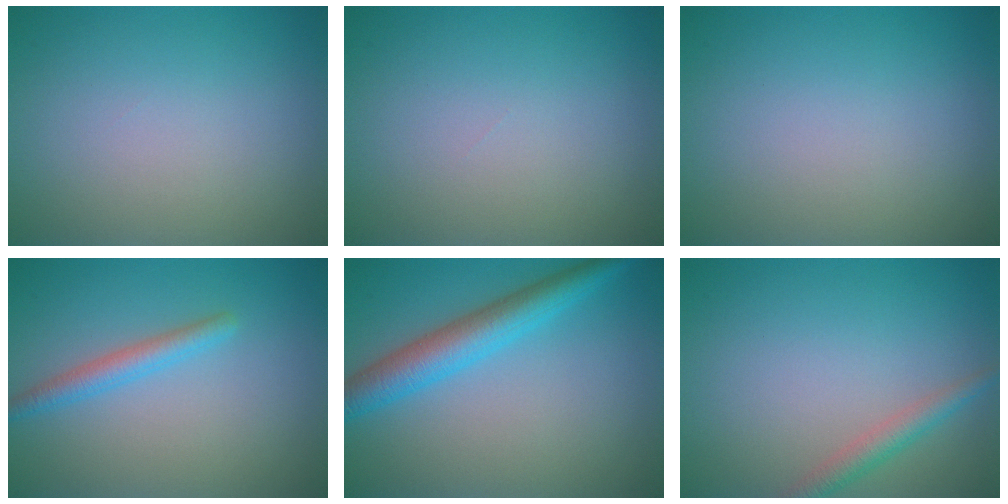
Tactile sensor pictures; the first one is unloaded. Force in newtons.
{"total": 0.0}
{"total": 0.0}
{"total": 2.2, "press": 2.2, "slide": 0.1}
{"total": 4.9, "press": 4.9, "slide": 0.1}
{"total": 2.2, "press": 2.2, "slide": 0.0}